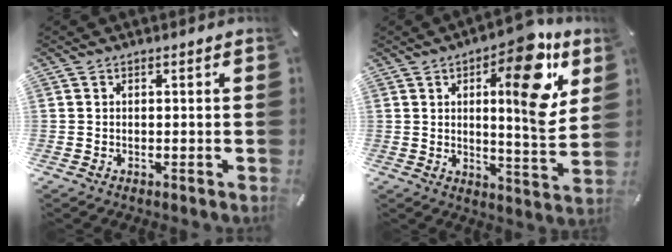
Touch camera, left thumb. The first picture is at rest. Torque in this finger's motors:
{"motor_torque": [0.44, 0.43, 0.62, 0.34, 0.17]}